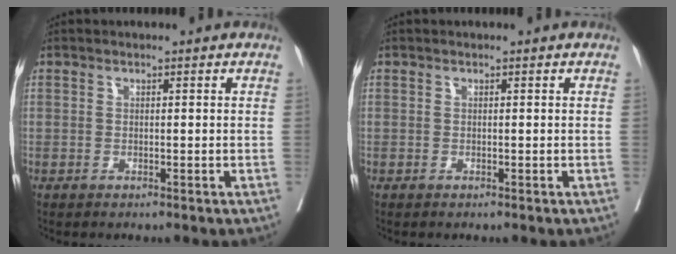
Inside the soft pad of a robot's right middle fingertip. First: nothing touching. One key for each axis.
{"total": 0.0}